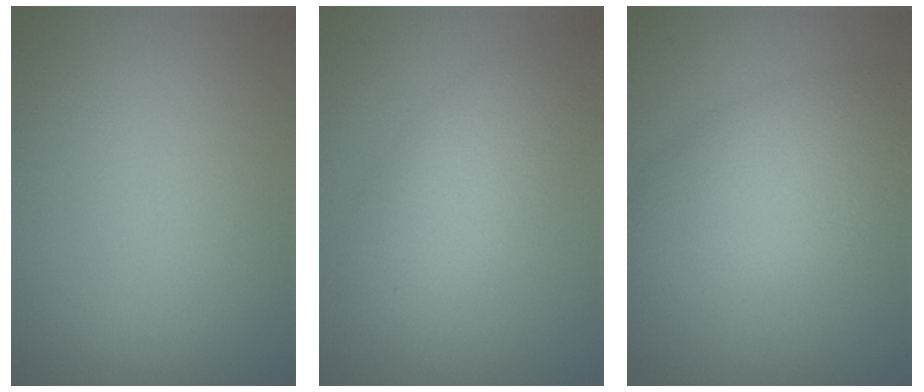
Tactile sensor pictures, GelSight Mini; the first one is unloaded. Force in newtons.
{"total": 5.0, "press": 5.0, "slide": 0.1}
{"total": 6.8, "press": 6.8, "slide": 0.3}